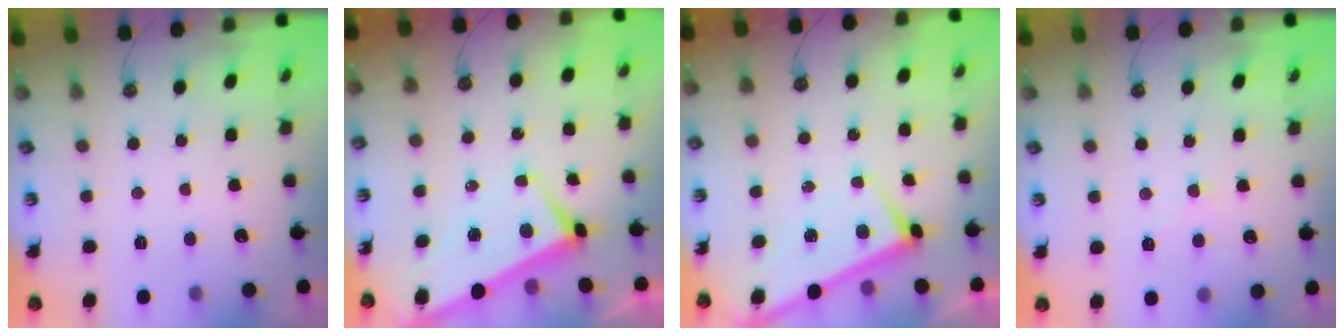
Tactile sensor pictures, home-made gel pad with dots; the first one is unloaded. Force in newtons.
{"total": 2.9, "press": 2.7, "slide": 0.9}
{"total": 2.8, "press": 2.8, "slide": 0.3}
{"total": 1.1, "press": 1.0, "slide": 0.4}